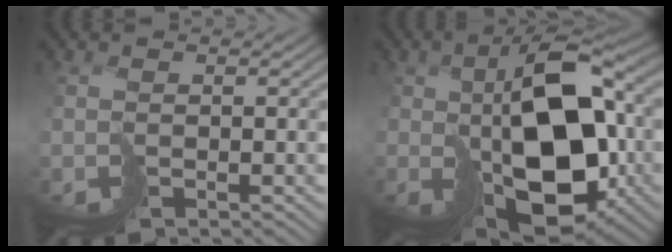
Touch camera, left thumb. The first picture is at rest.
{"total": 15.8, "force": [-0.5, 8.8, 13.1], "torque": [-0.213, -0.007, 0.005]}